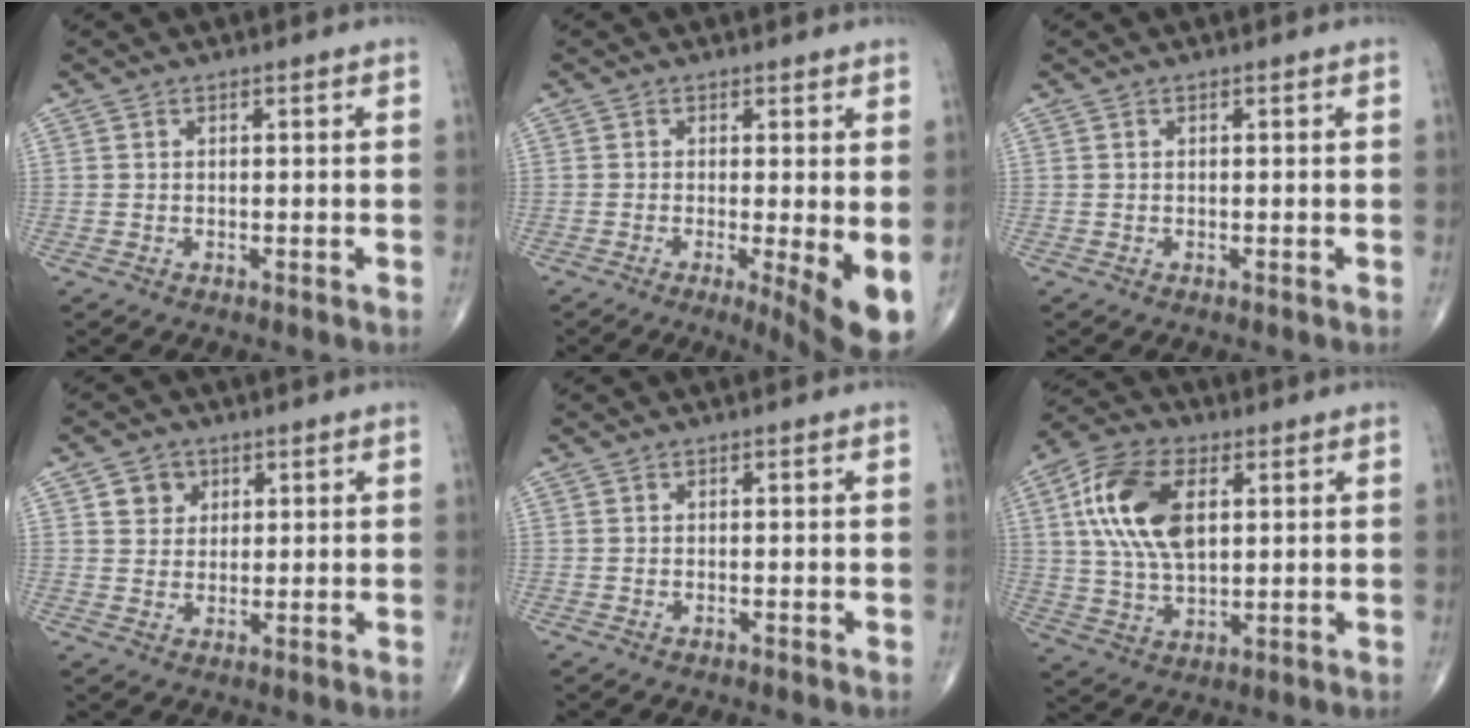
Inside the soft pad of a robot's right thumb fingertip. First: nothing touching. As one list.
[{"total": 8.2, "force": [-1.3, 2.0, 7.8], "torque": [-0.112, -0.021, -0.020]}, {"total": 0.0}, {"total": 4.3, "force": [1.8, 3.7, 1.2], "torque": [0.002, -0.006, 0.028]}, {"total": 0.0}, {"total": 15.4, "force": [3.9, 8.5, 12.2], "torque": [-0.233, 0.003, 0.071]}]